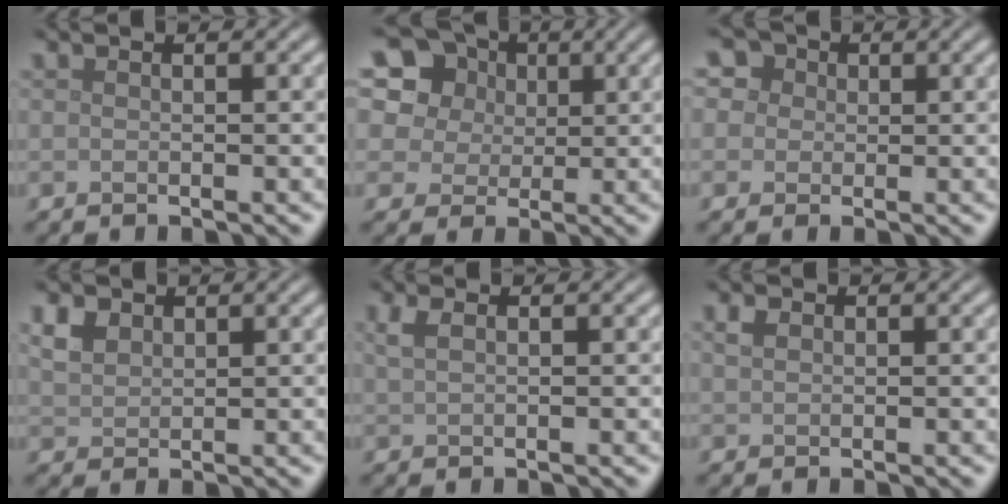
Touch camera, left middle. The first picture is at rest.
{"total": 15.0, "force": [7.1, 12.0, 5.4], "torque": [-0.172, 0.038, 0.124]}
{"total": 6.0, "force": [2.8, 4.6, 2.5], "torque": [-0.047, 0.029, 0.015]}
{"total": 2.4, "force": [1.4, 1.7, 1.2], "torque": [-0.030, 0.003, 0.028]}
{"total": 1.4, "force": [0.8, 0.5, 1.1], "torque": [-0.022, 0.005, 0.016]}
{"total": 1.2, "force": [0.5, 0.8, 0.6], "torque": [-0.012, 0.003, 0.009]}